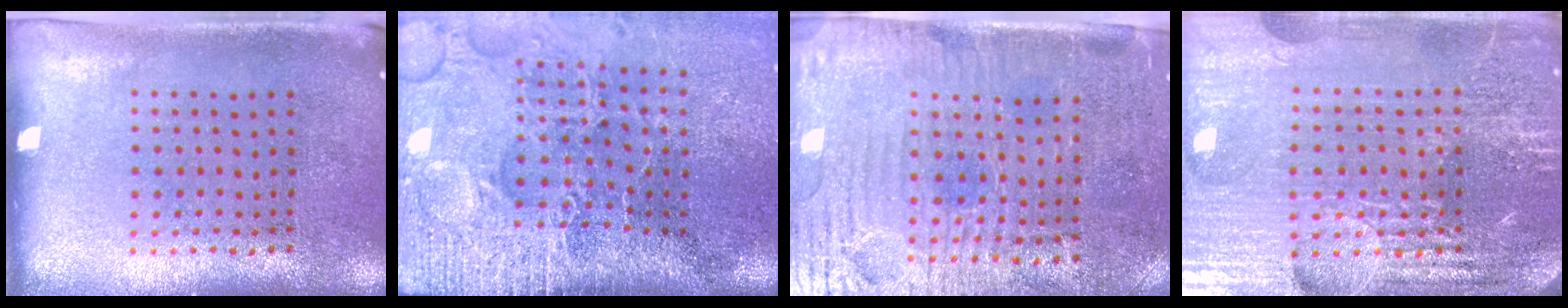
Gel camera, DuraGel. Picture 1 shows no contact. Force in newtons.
{"total": 5.1, "press": 4.1, "slide": 3.1}
{"total": 3.9, "press": 3.5, "slide": 1.5}
{"total": 5.7, "press": 5.1, "slide": 2.5}